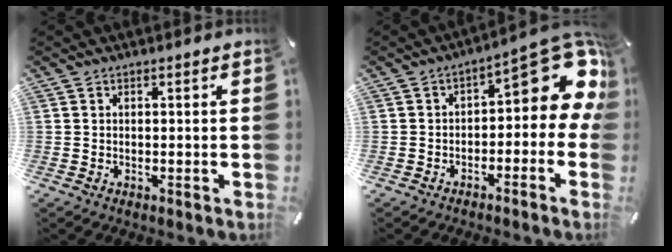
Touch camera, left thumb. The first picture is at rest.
{"total": 11.1, "force": [3.8, 5.4, 8.9], "torque": [-0.102, -0.038, 0.061]}